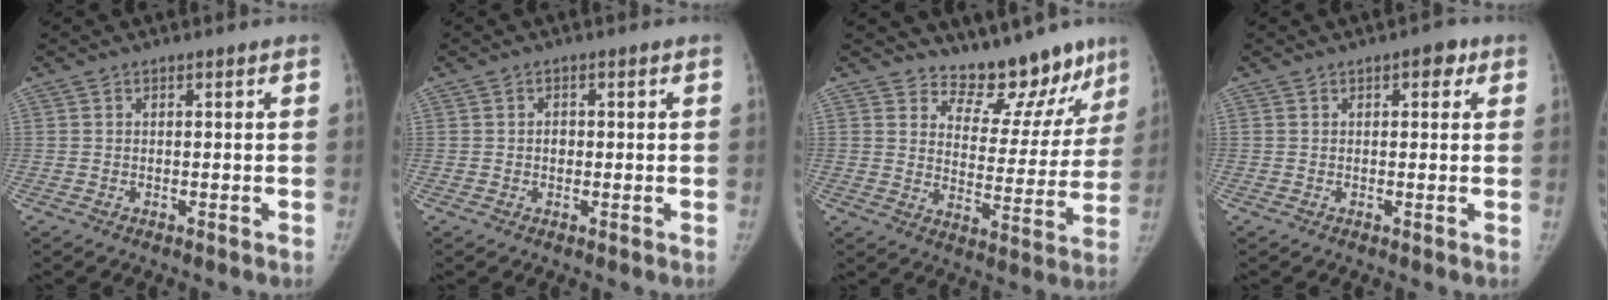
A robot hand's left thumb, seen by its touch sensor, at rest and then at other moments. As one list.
[{"total": 1.5, "force": [0.1, 1.3, 0.8], "torque": [-0.005, 0.003, -0.002]}, {"total": 14.0, "force": [12.4, 5.6, 3.6], "torque": [0.005, -0.104, 0.169]}, {"total": 3.1, "force": [1.4, 1.6, 2.3], "torque": [-0.014, 0.001, 0.012]}]